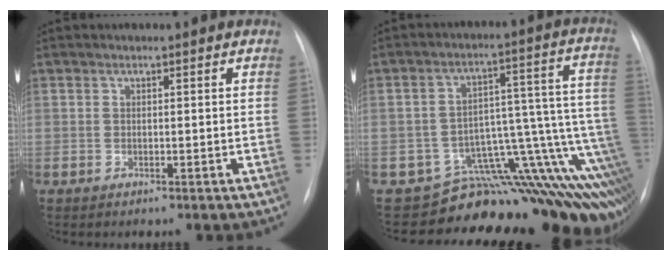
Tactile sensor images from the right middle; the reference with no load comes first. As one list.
[{"total": 14.4, "force": [-12.2, 3.7, 6.8], "torque": [-0.007, 0.097, -0.150]}]